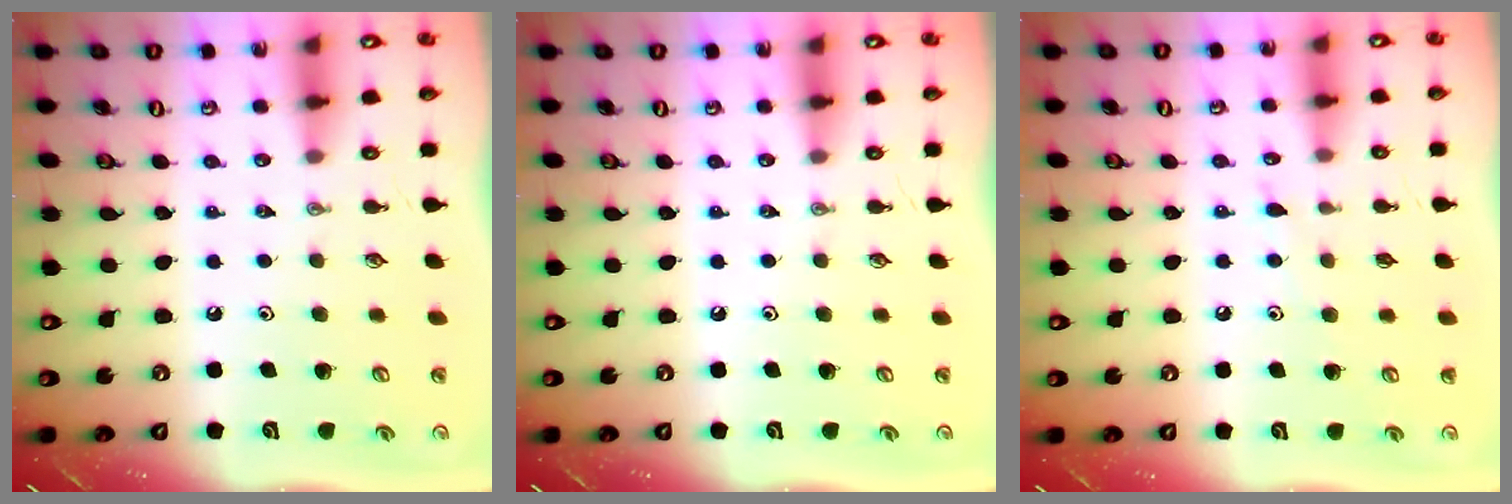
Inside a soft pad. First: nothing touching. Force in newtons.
{"total": 0.0}
{"total": 6.0, "press": 6.0, "slide": 0.5}